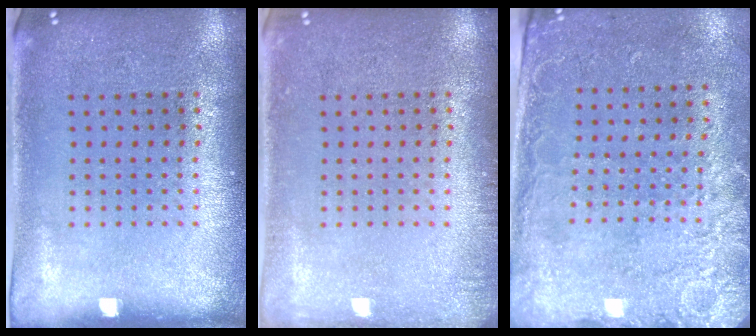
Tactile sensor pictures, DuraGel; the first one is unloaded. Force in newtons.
{"total": 1.2, "press": 1.1, "slide": 0.2}
{"total": 2.5, "press": 2.0, "slide": 1.5}